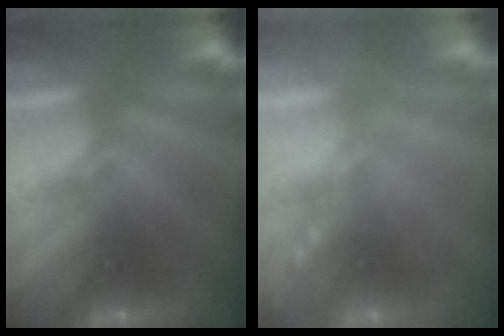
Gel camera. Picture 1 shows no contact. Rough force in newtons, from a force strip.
{"total": 2.4}